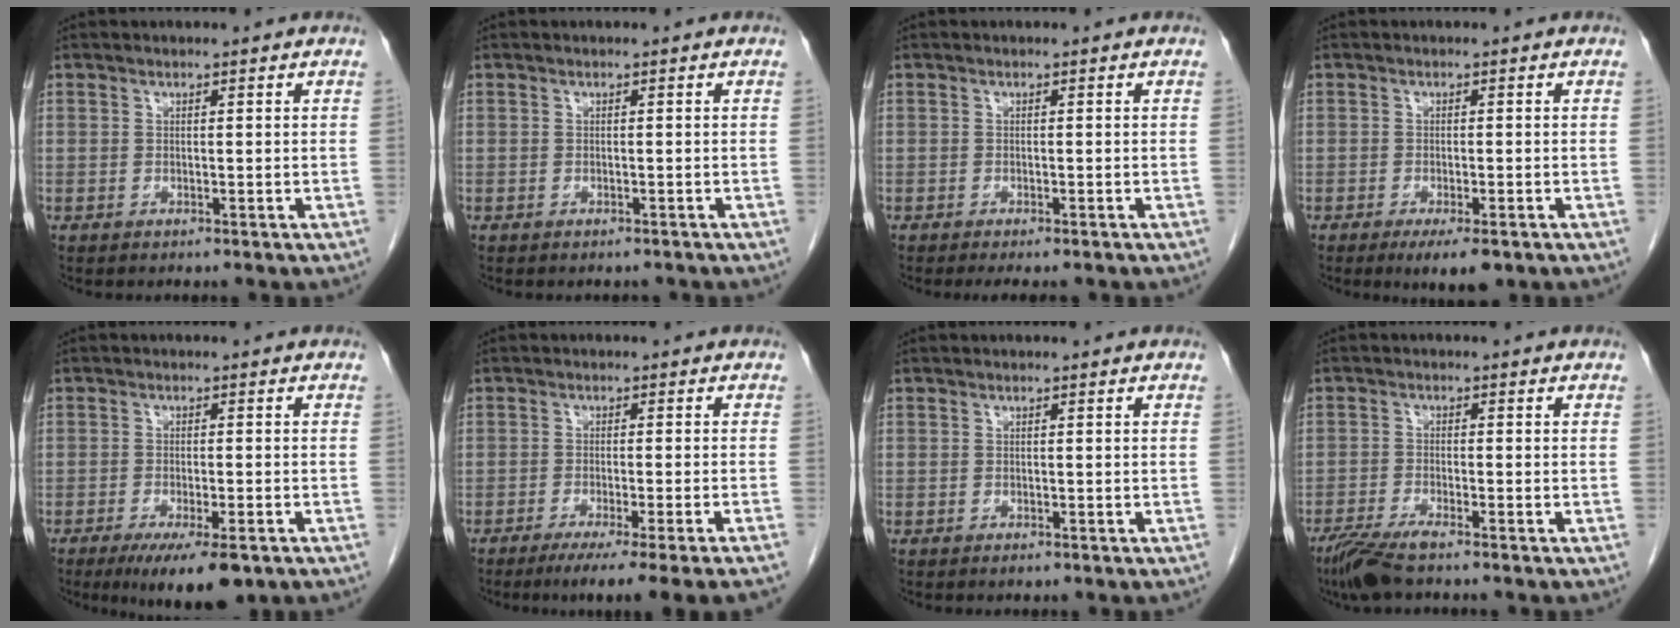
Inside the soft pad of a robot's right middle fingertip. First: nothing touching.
{"total": 1.0, "force": [-0.9, 0.4, 0.1], "torque": [-0.007, 0.000, -0.014]}
{"total": 3.6, "force": [-3.0, 0.8, 1.7], "torque": [-0.014, -0.007, -0.041]}
{"total": 4.5, "force": [-2.8, 1.2, 3.4], "torque": [-0.047, -0.007, -0.036]}
{"total": 8.3, "force": [-5.3, 1.9, 6.1], "torque": [-0.090, -0.016, -0.079]}
{"total": 9.7, "force": [-7.6, -1.8, 5.8], "torque": [-0.055, -0.024, -0.109]}
{"total": 0.5, "force": [-0.4, 0.3, 0.3], "torque": [-0.004, 0.000, -0.004]}
{"total": 5.3, "force": [-4.1, 0.4, 3.4], "torque": [-0.069, -0.016, -0.078]}